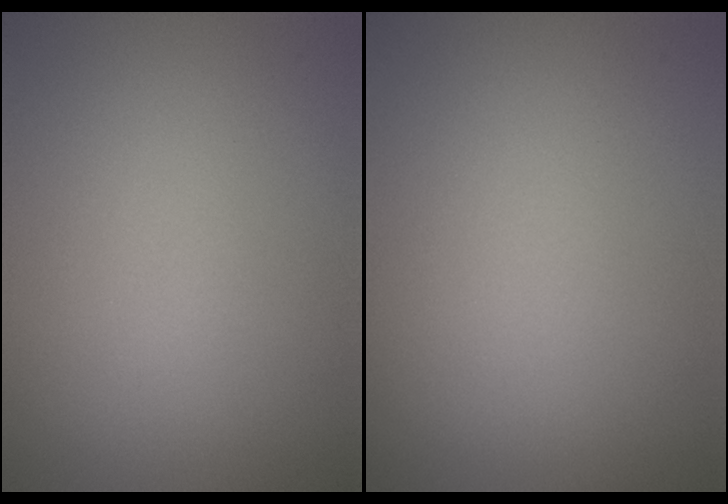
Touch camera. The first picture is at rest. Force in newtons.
{"total": 0.0}